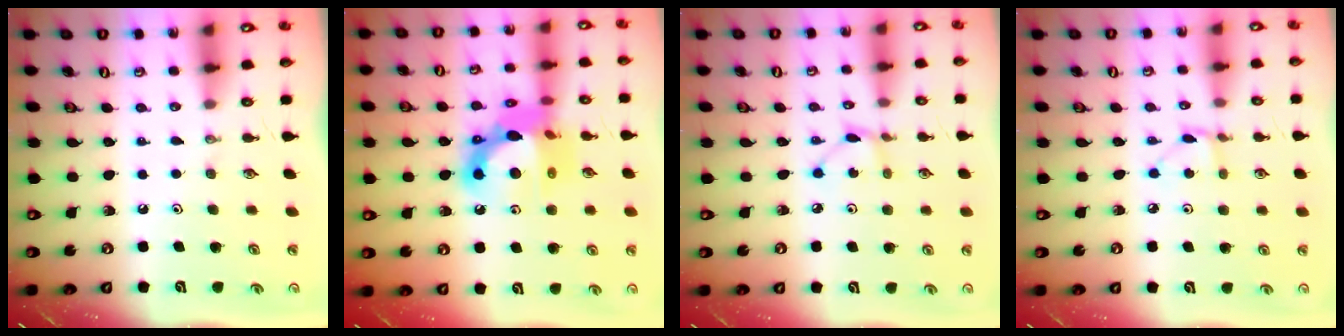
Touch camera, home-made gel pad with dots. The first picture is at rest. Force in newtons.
{"total": 15.4, "press": 15.3, "slide": 1.3}
{"total": 3.6, "press": 3.5, "slide": 0.3}
{"total": 2.8, "press": 2.7, "slide": 0.3}